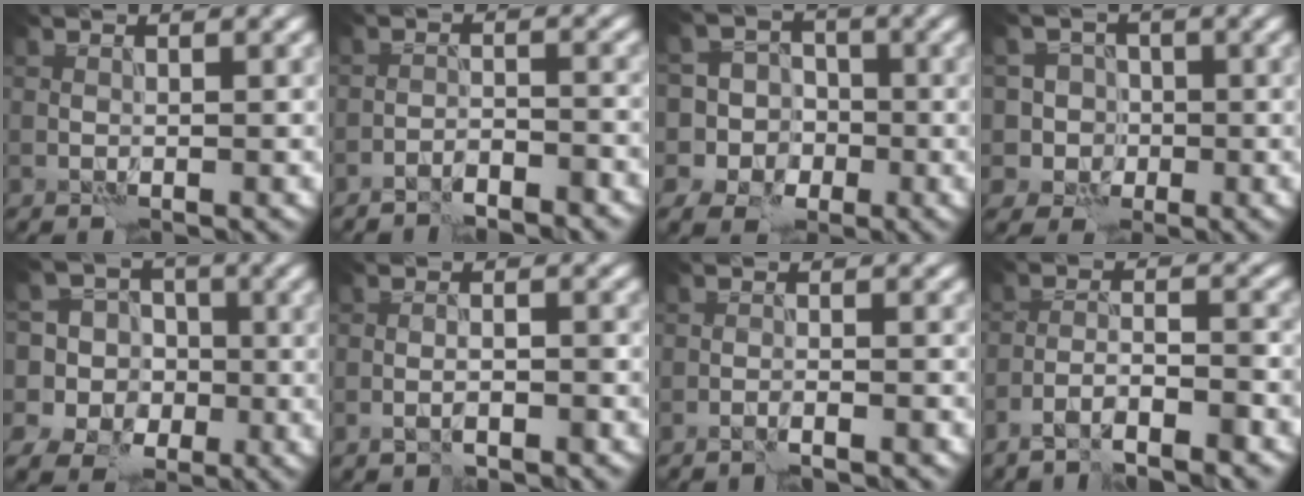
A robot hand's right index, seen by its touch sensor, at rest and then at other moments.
{"total": 3.2, "force": [-2.9, 0.4, 1.2], "torque": [-0.017, 0.005, -0.050]}
{"total": 9.0, "force": [-2.5, 8.5, 1.4], "torque": [-0.027, -0.003, -0.073]}
{"total": 4.3, "force": [-0.8, 4.3, 0.3], "torque": [0.027, 0.014, -0.041]}
{"total": 11.1, "force": [-1.4, 10.7, 2.5], "torque": [-0.089, 0.011, -0.051]}
{"total": 2.0, "force": [-1.3, 0.5, 1.4], "torque": [-0.019, 0.006, -0.023]}
{"total": 1.9, "force": [-1.7, -0.1, 0.8], "torque": [-0.016, 0.005, -0.029]}
{"total": 5.0, "force": [-3.9, 0.8, 3.0], "torque": [-0.045, 0.004, -0.068]}